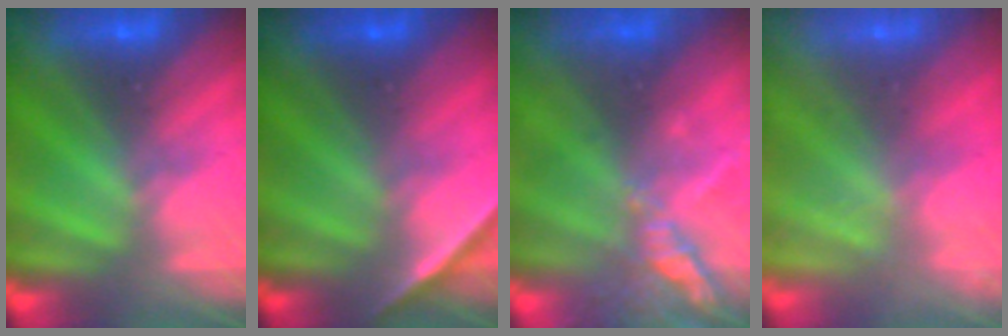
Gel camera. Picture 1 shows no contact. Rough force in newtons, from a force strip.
{"total": 1.6}
{"total": 6.0}
{"total": 2.3}